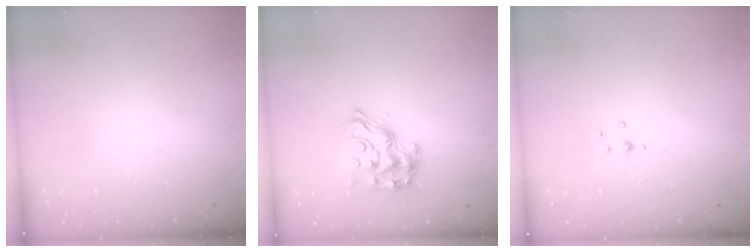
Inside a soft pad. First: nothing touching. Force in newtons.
{"total": 15.5, "press": 15.5, "slide": 0.9}
{"total": 2.5, "press": 2.3, "slide": 1.0}